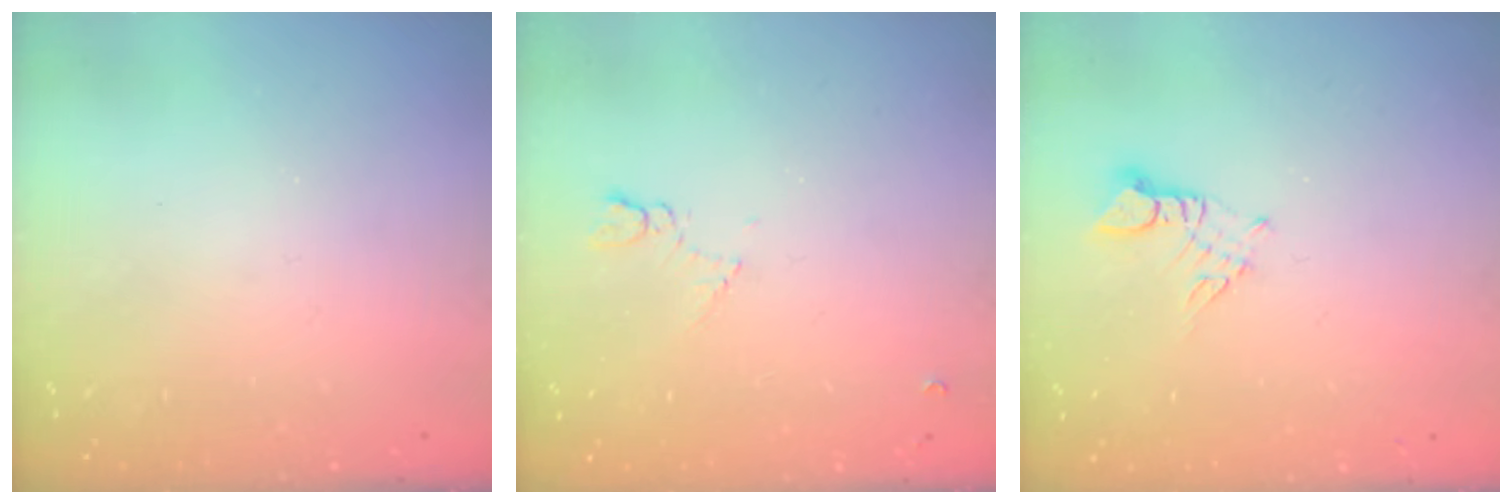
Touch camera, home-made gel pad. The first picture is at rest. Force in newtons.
{"total": 5.2, "press": 5.1, "slide": 0.8}
{"total": 2.3, "press": 2.3, "slide": 0.3}